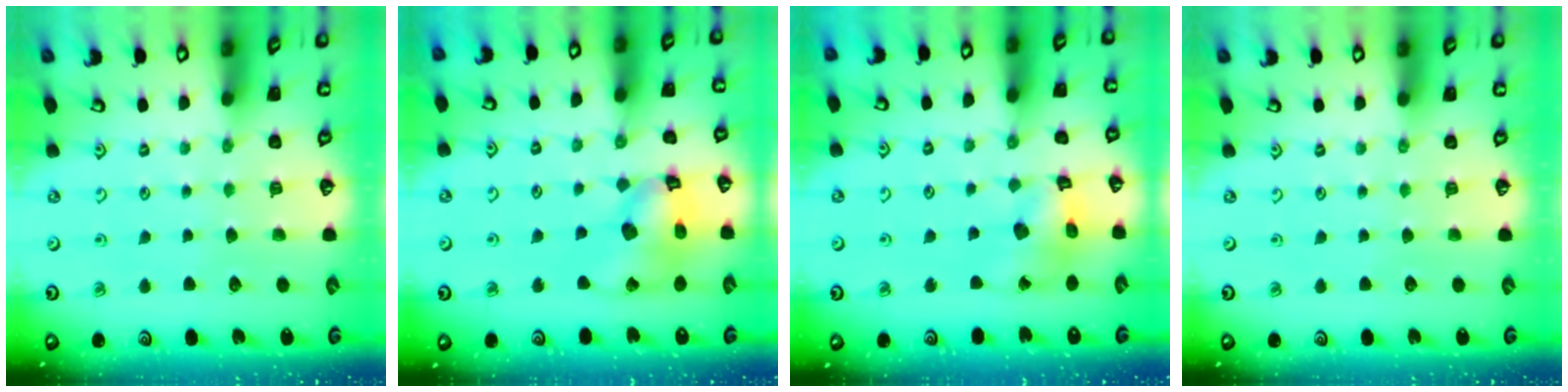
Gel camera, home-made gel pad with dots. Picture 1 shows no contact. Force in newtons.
{"total": 14.9, "press": 14.8, "slide": 1.9}
{"total": 12.0, "press": 11.9, "slide": 1.5}
{"total": 0.0}